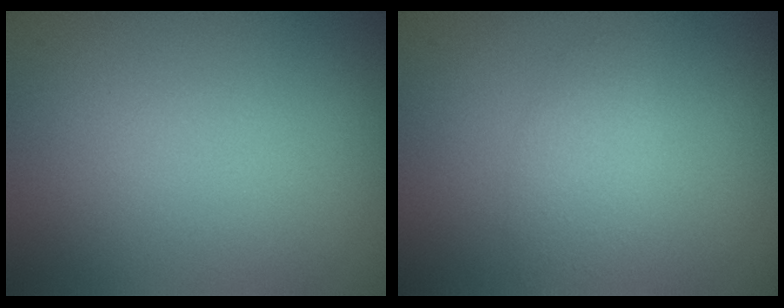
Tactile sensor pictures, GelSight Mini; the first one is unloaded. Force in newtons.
{"total": 2.1, "press": 2.0, "slide": 0.0}